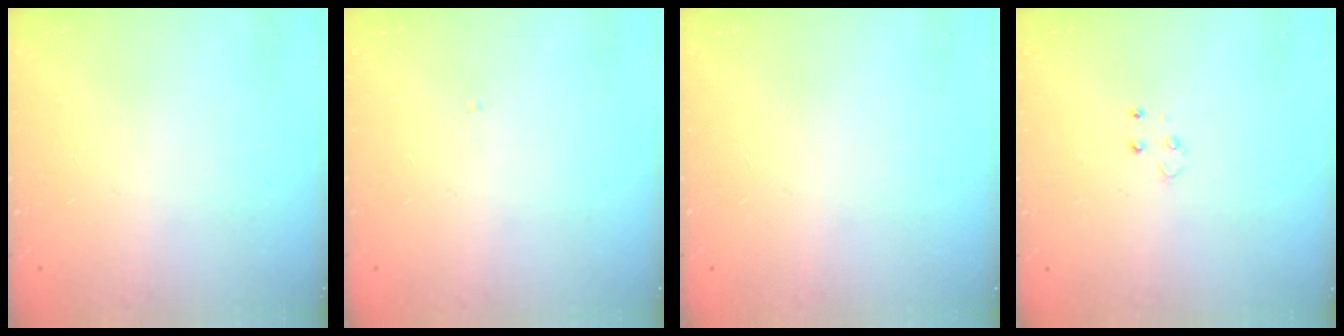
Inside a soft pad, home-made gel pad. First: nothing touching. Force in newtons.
{"total": 0.0}
{"total": 0.0}
{"total": 3.5, "press": 3.5, "slide": 0.3}